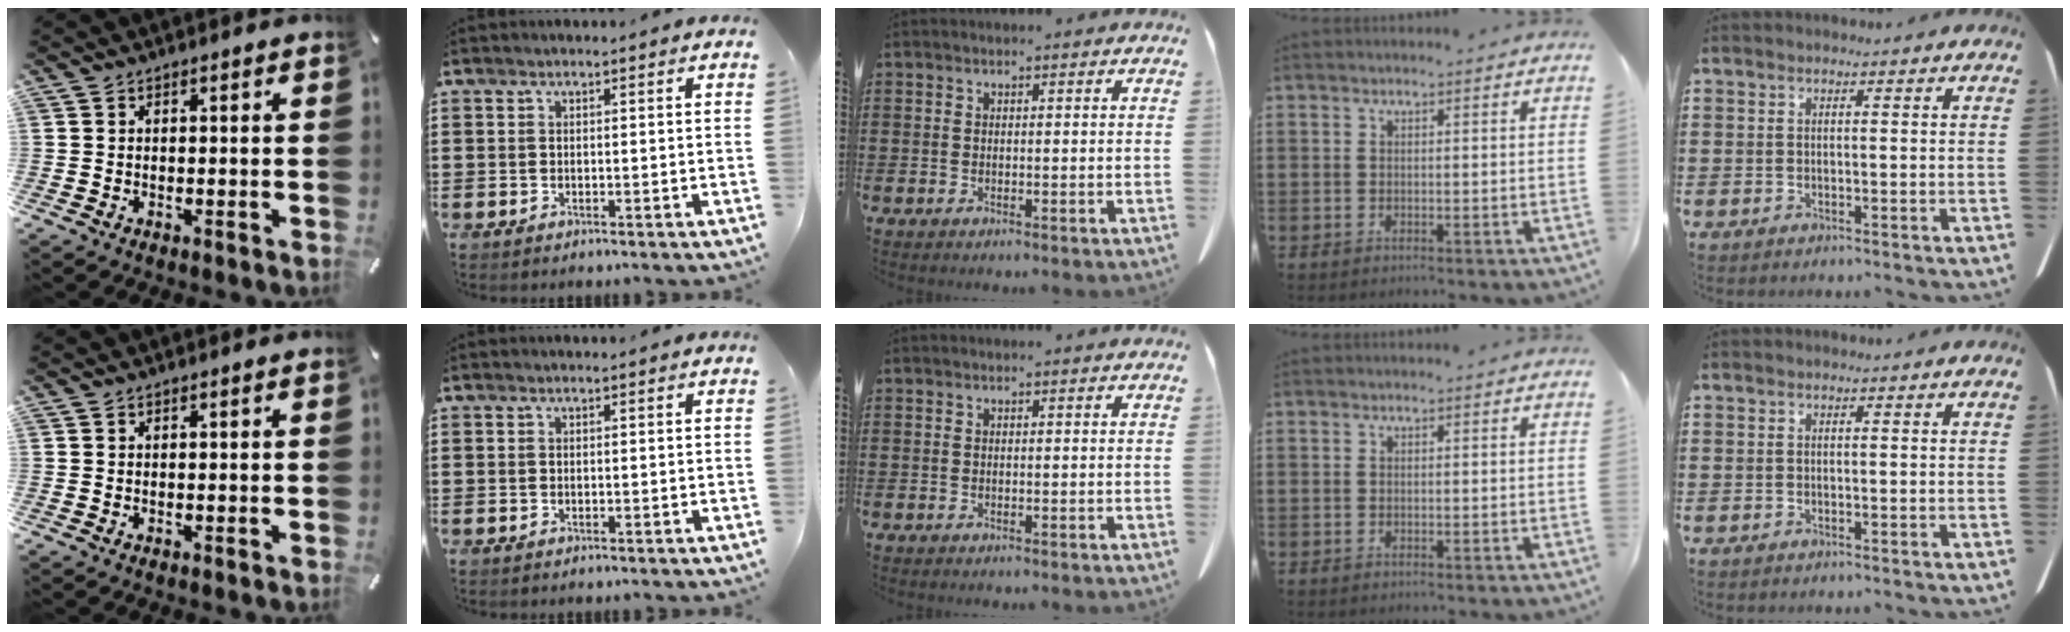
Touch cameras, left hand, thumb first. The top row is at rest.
{}